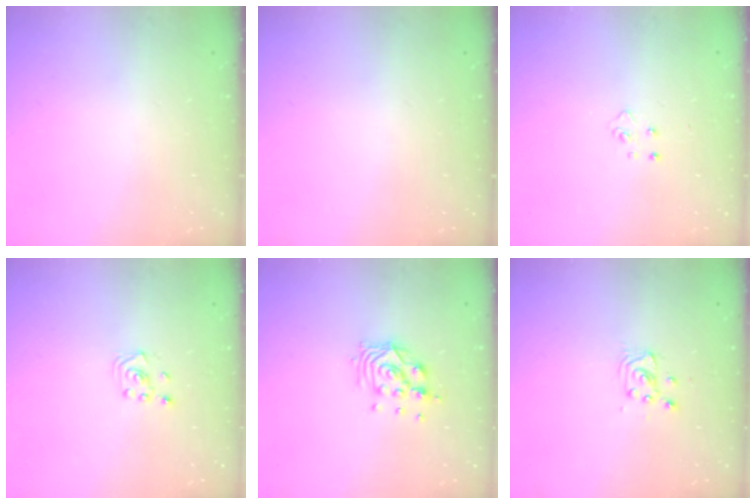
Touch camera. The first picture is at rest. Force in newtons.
{"total": 0.0}
{"total": 3.3, "press": 3.3, "slide": 0.4}
{"total": 1.9, "press": 1.8, "slide": 0.6}
{"total": 9.3, "press": 9.3, "slide": 0.9}
{"total": 3.2, "press": 3.2, "slide": 0.4}